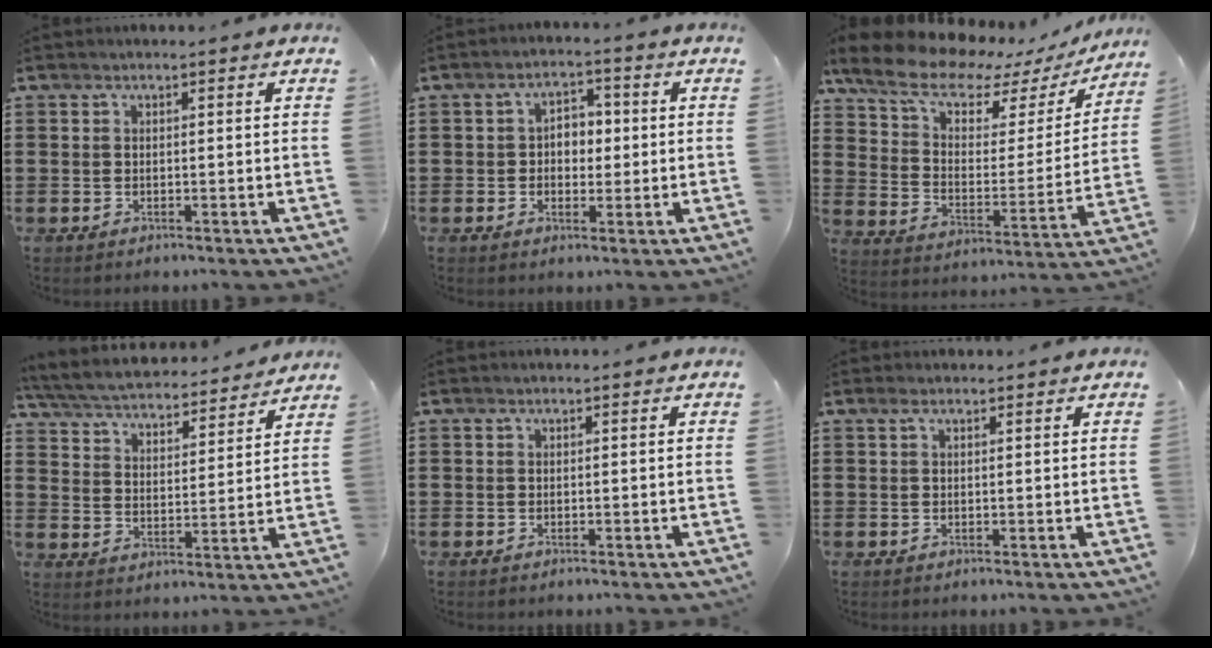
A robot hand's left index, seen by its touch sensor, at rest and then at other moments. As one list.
[{"total": 3.9, "force": [-0.5, 3.0, 2.4], "torque": [-0.047, 0.009, -0.017]}, {"total": 10.8, "force": [8.5, 4.1, 5.3], "torque": [-0.125, -0.048, 0.146]}, {"total": 4.3, "force": [4.2, 0.3, 0.6], "torque": [-0.036, -0.032, 0.066]}, {"total": 0.0}, {"total": 0.8, "force": [0.3, 0.5, 0.5], "torque": [-0.011, 0.004, 0.005]}]